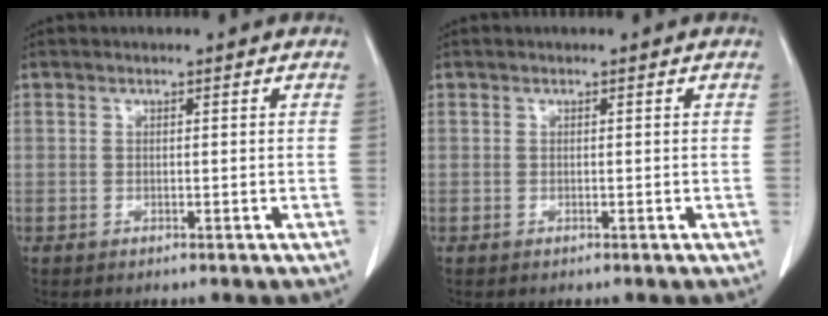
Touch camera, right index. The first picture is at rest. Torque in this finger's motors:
{"motor_torque": [0.00, 0.00, 0.00, 0.00]}